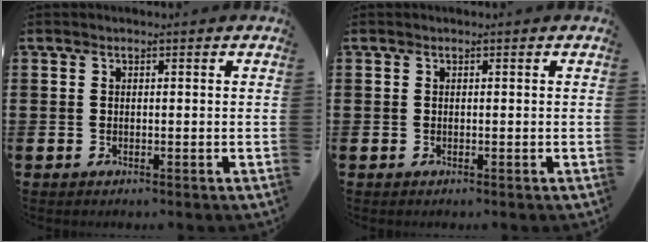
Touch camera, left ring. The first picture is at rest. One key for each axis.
{"total": 0.0}